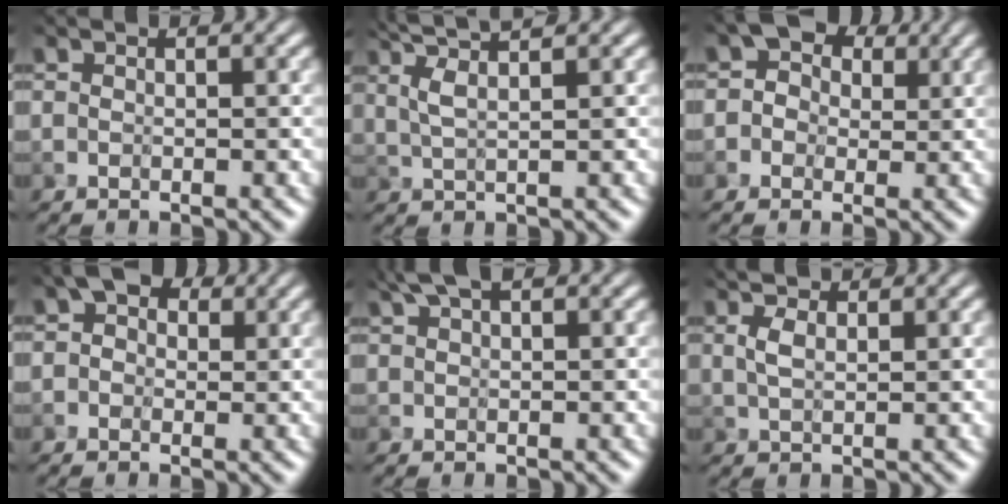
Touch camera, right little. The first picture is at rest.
{"total": 4.5, "force": [2.8, 1.0, 3.4], "torque": [-0.060, 0.021, 0.033]}
{"total": 3.5, "force": [1.0, 2.7, 1.9], "torque": [-0.021, 0.008, 0.004]}
{"total": 2.9, "force": [1.2, 2.0, 1.8], "torque": [-0.024, 0.005, 0.005]}
{"total": 2.6, "force": [2.0, 0.5, 1.5], "torque": [-0.024, 0.008, 0.040]}
{"total": 2.0, "force": [1.2, 0.7, 1.5], "torque": [-0.037, 0.004, 0.028]}